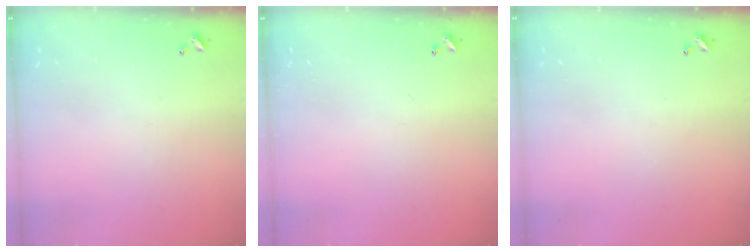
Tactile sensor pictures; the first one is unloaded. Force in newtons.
{"total": 0.0}
{"total": 0.0}